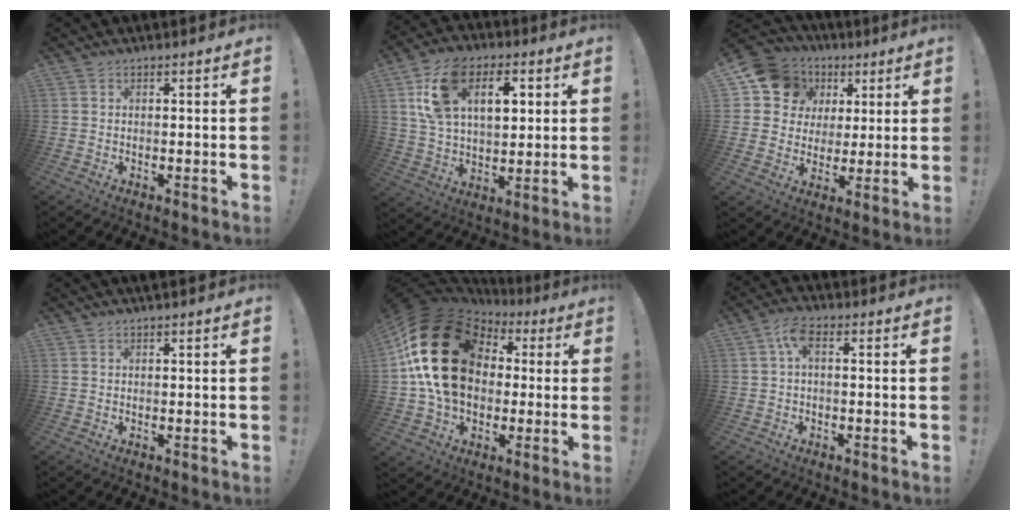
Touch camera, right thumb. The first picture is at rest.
{"total": 17.9, "force": [6.5, 11.3, 12.4], "torque": [-0.205, -0.002, 0.118]}
{"total": 12.8, "force": [5.8, 10.7, 4.1], "torque": [-0.059, -0.030, 0.121]}
{"total": 0.7, "force": [0.7, -0.1, 0.2], "torque": [0.004, -0.002, 0.010]}
{"total": 26.5, "force": [4.9, 19.1, 17.7], "torque": [-0.311, -0.003, 0.110]}
{"total": 5.4, "force": [0.7, 1.9, 5.0], "torque": [-0.102, 0.004, 0.013]}